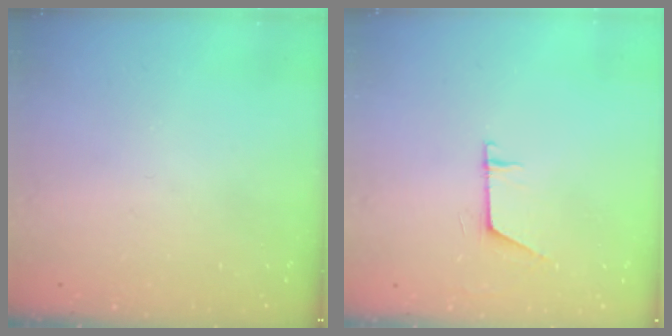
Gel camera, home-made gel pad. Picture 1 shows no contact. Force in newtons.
{"total": 6.1, "press": 6.1, "slide": 0.5}